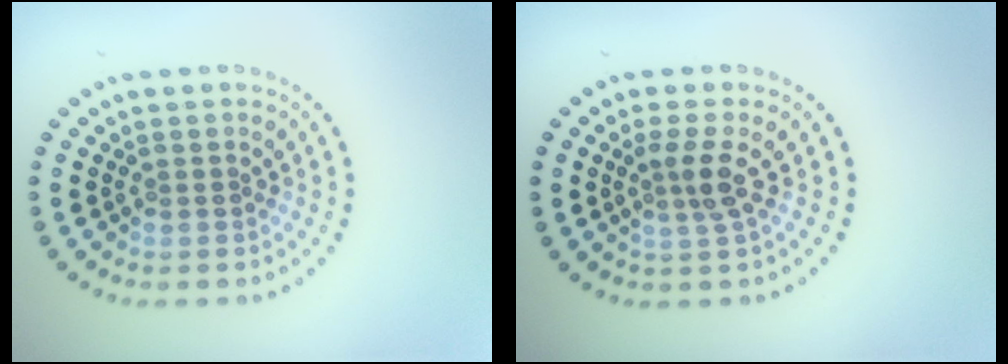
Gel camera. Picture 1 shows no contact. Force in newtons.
{"total": 2.5, "press": 1.9, "slide": 1.5}